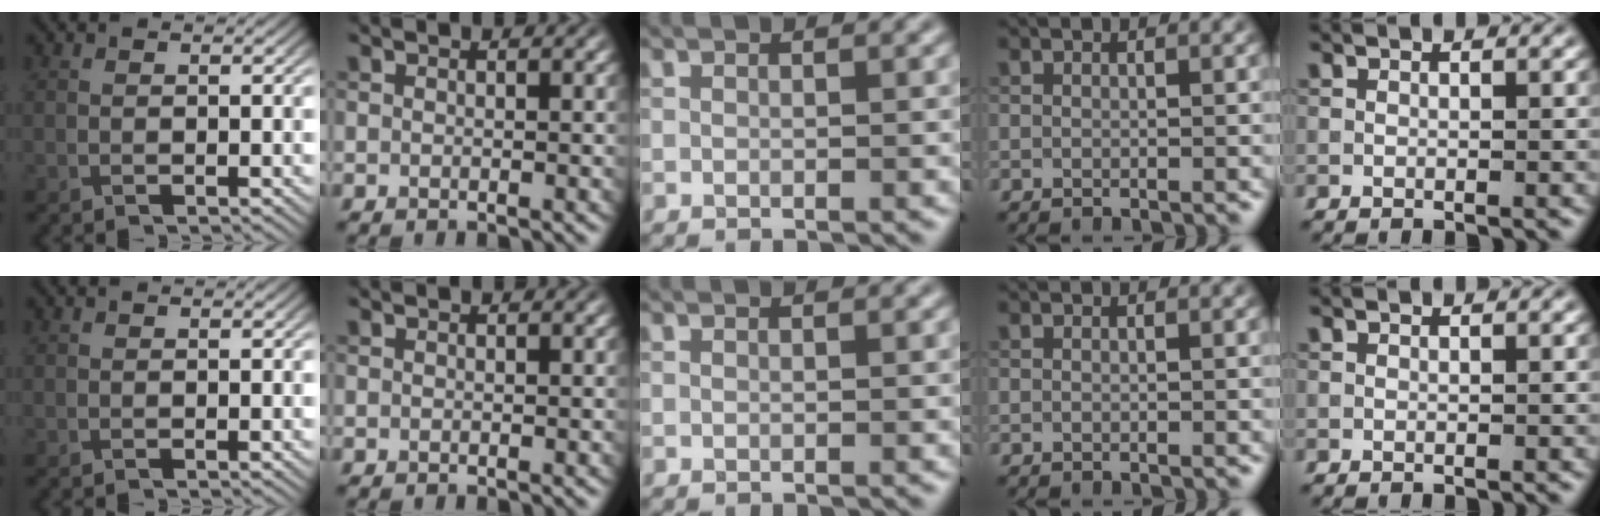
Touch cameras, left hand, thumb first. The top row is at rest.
{}